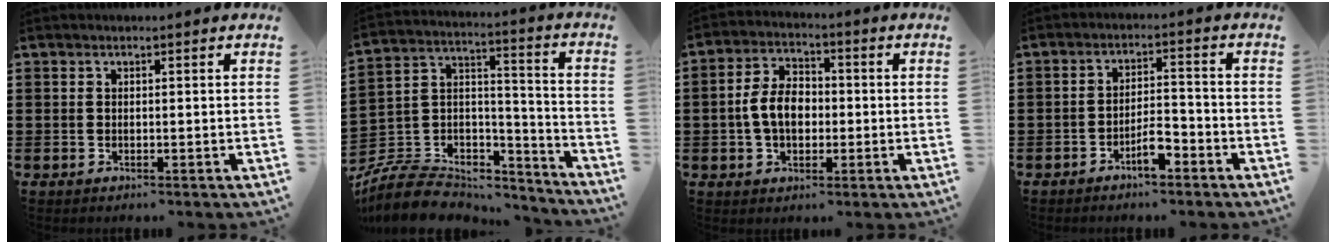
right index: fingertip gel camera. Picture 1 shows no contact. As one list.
[{"total": 8.6, "force": [-6.9, 4.6, 2.2], "torque": [-0.062, 0.010, -0.134]}, {"total": 6.7, "force": [-0.6, 4.4, 5.0], "torque": [-0.117, 0.007, -0.017]}, {"total": 4.6, "force": [-3.1, 1.4, 3.1], "torque": [-0.052, 0.010, -0.057]}]